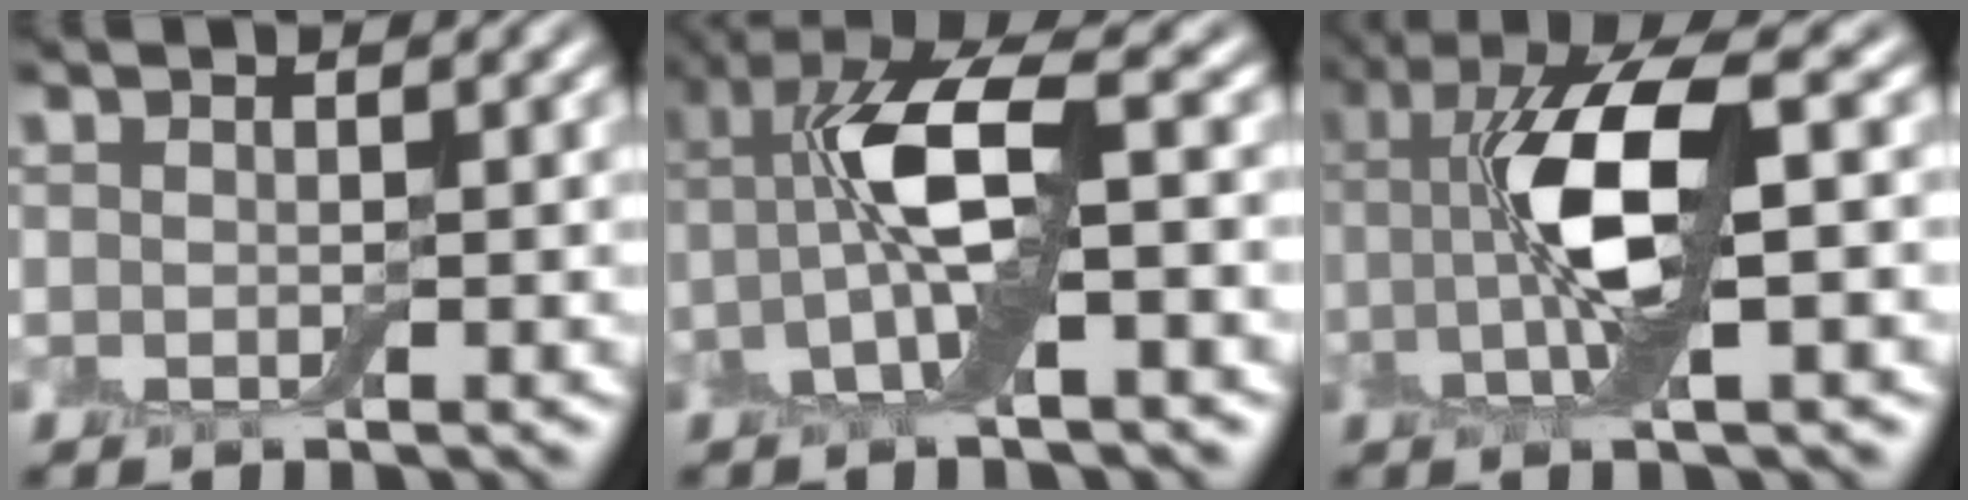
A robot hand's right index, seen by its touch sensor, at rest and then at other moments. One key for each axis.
{"total": 7.3, "fx": -1.0, "fy": 2.3, "fz": 6.8, "tx": -0.137, "ty": 0.022, "tz": -0.027}
{"total": 7.5, "fx": 0.1, "fy": 2.2, "fz": 7.1, "tx": -0.136, "ty": 0.002, "tz": 0.001}